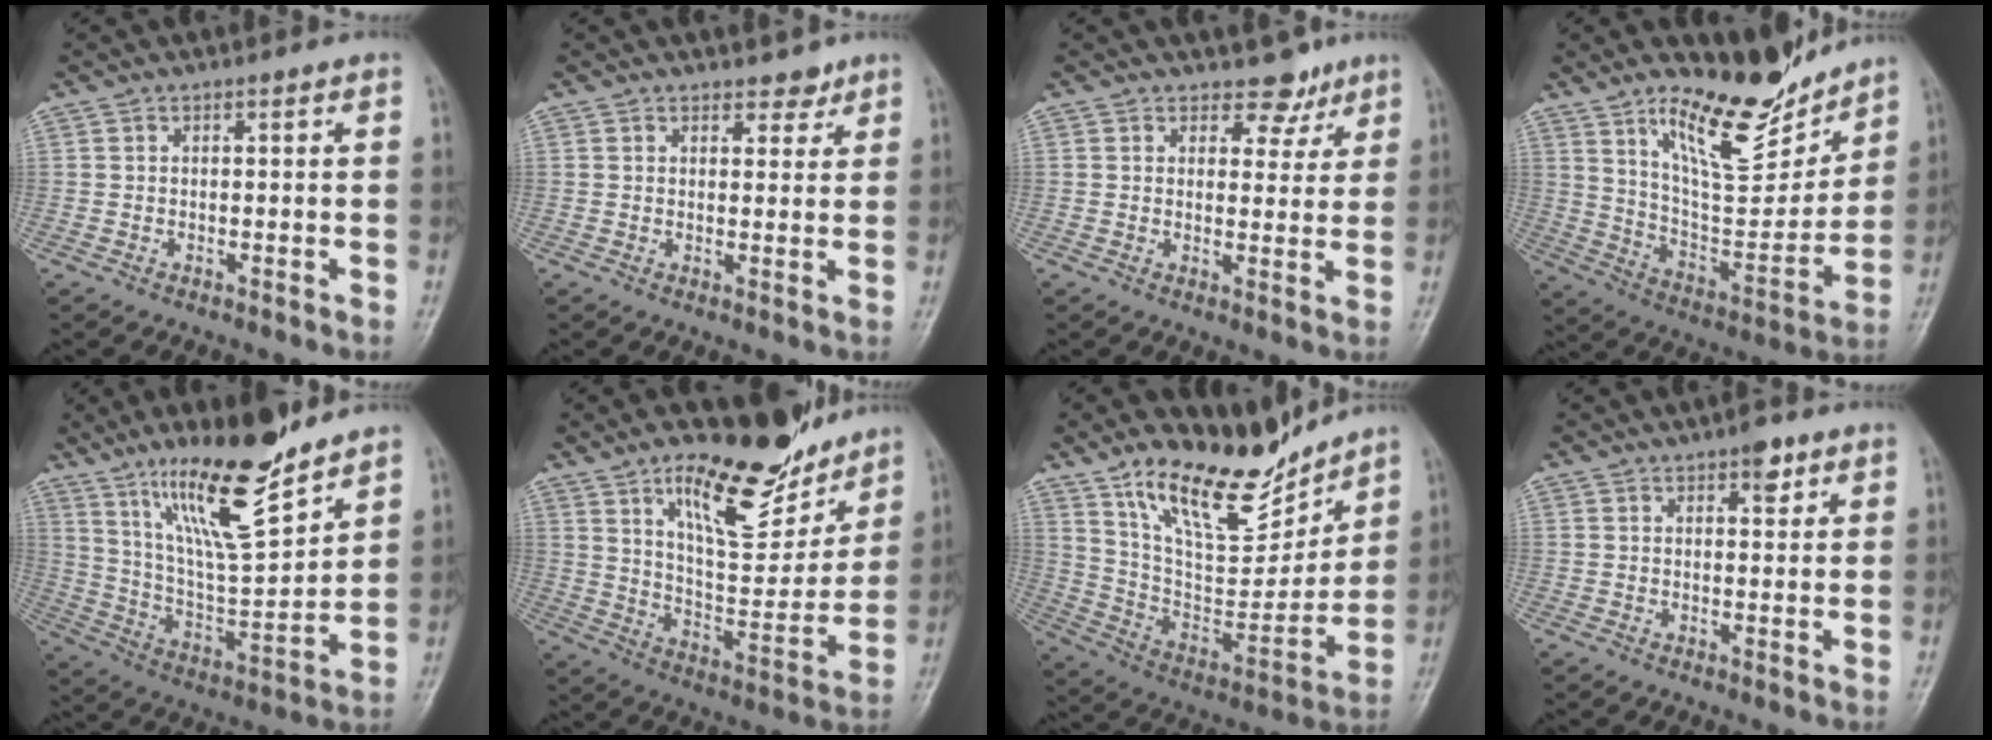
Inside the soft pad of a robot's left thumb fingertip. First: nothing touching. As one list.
[{"total": 2.5, "force": [2.0, 1.3, 0.8], "torque": [0.007, -0.012, 0.025]}, {"total": 4.6, "force": [3.5, 2.8, 0.7], "torque": [0.021, -0.023, 0.048]}, {"total": 16.9, "force": [13.1, 5.4, 9.3], "torque": [-0.103, -0.095, 0.232]}, {"total": 18.9, "force": [13.0, 4.2, 13.0], "torque": [-0.199, -0.076, 0.240]}, {"total": 19.7, "force": [13.3, 7.5, 12.5], "torque": [-0.142, -0.085, 0.223]}, {"total": 19.1, "force": [14.7, 7.2, 9.9], "torque": [-0.112, -0.090, 0.266]}, {"total": 3.6, "force": [2.1, 1.5, 2.4], "torque": [-0.022, -0.008, 0.027]}]